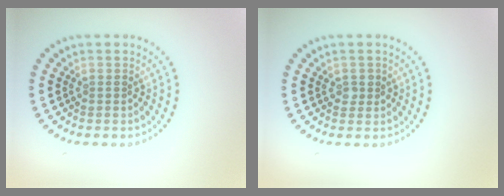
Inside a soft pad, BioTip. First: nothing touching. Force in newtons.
{"total": 0.9, "press": 0.9, "slide": 0.2}